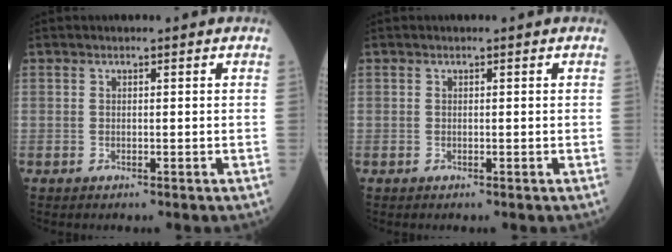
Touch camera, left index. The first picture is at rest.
{"total": 0.0}